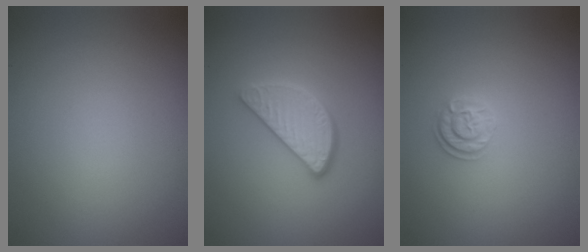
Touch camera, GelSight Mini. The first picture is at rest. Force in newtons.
{"total": 3.5, "press": 2.9, "slide": 1.9}
{"total": 1.9, "press": 1.7, "slide": 0.9}